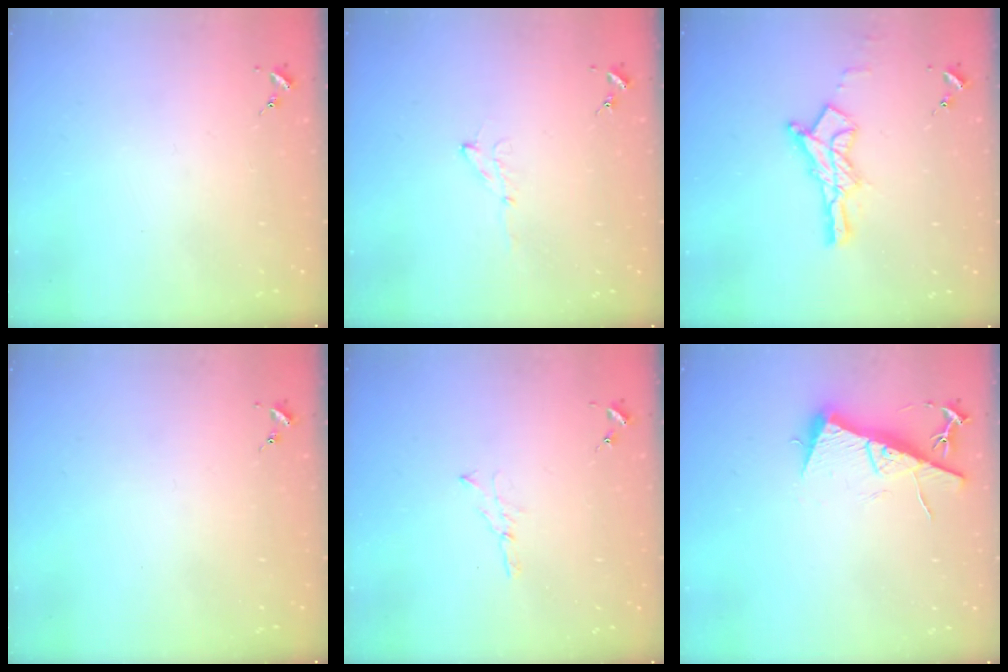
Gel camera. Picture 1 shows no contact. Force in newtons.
{"total": 4.4, "press": 4.4, "slide": 0.5}
{"total": 12.9, "press": 12.8, "slide": 1.0}
{"total": 0.0}
{"total": 3.0, "press": 3.0, "slide": 0.3}
{"total": 11.0, "press": 11.0, "slide": 0.7}